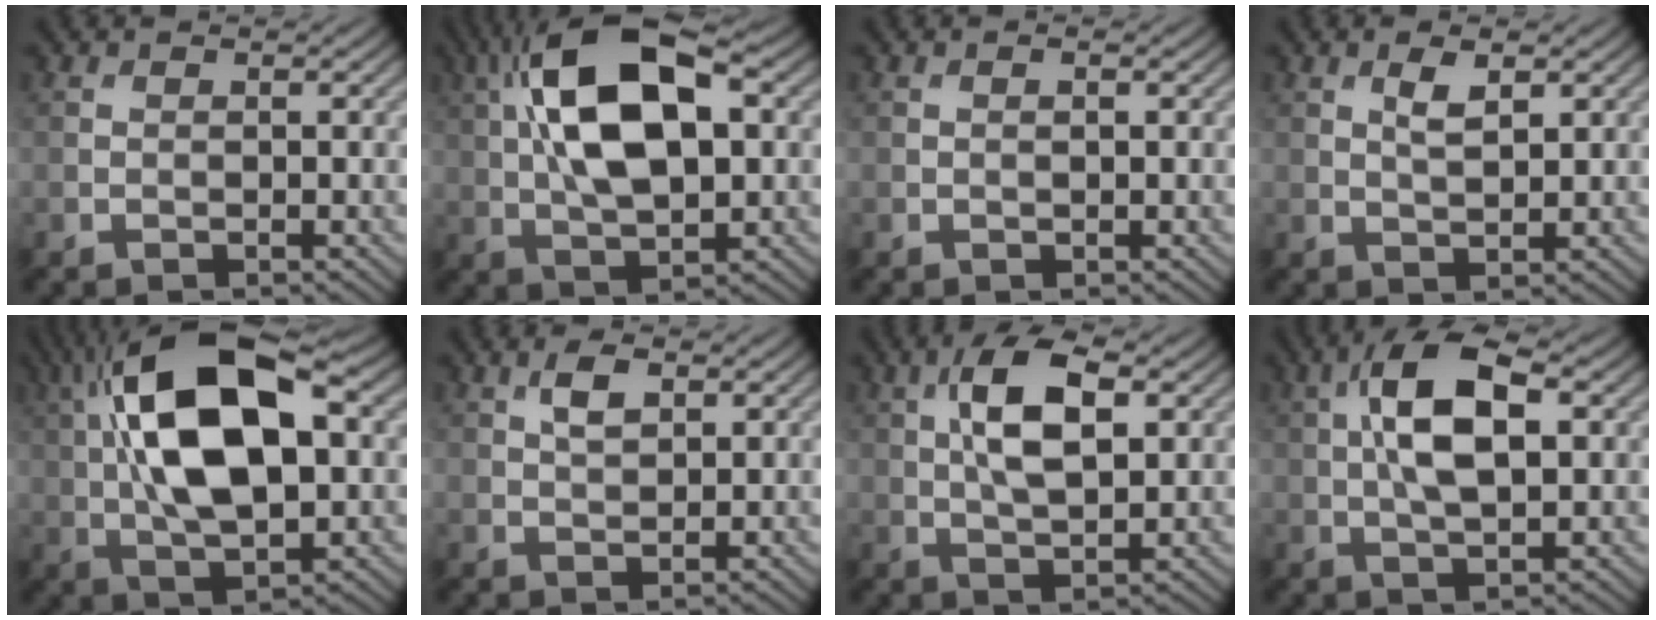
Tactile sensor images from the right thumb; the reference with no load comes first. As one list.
[{"total": 14.9, "force": [3.5, 6.9, 12.7], "torque": [-0.240, 0.022, 0.052]}, {"total": 0.7, "force": [0.1, 0.2, 0.7], "torque": [-0.011, 0.001, 0.002]}, {"total": 2.9, "force": [1.3, 1.0, 2.4], "torque": [-0.050, -0.003, 0.028]}, {"total": 16.8, "force": [3.2, 7.8, 14.6], "torque": [-0.270, 0.026, 0.040]}, {"total": 2.8, "force": [1.2, 1.3, 2.2], "torque": [-0.047, 0.003, 0.024]}, {"total": 8.5, "force": [2.1, 3.6, 7.4], "torque": [-0.146, 0.012, 0.032]}, {"total": 9.9, "force": [1.8, 4.2, 8.8], "torque": [-0.173, 0.015, 0.024]}]